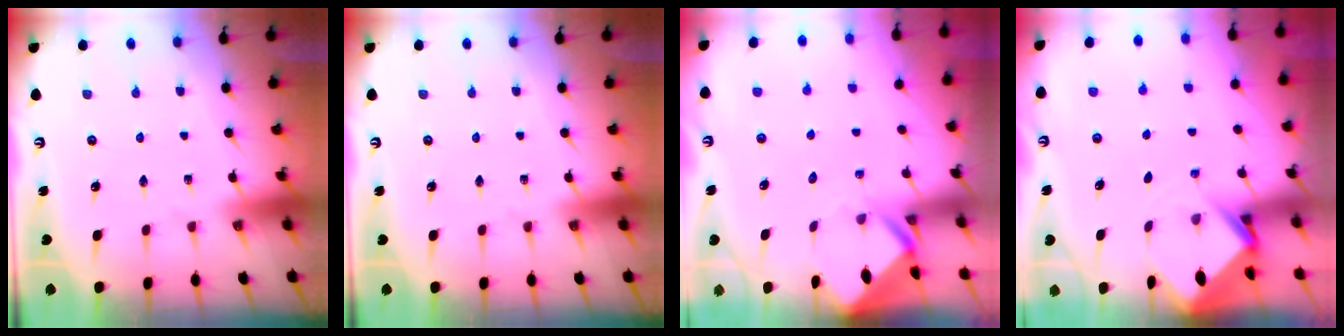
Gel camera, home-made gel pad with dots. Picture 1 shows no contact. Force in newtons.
{"total": 0.0}
{"total": 2.7, "press": 2.7, "slide": 0.2}
{"total": 2.9, "press": 2.9, "slide": 0.2}